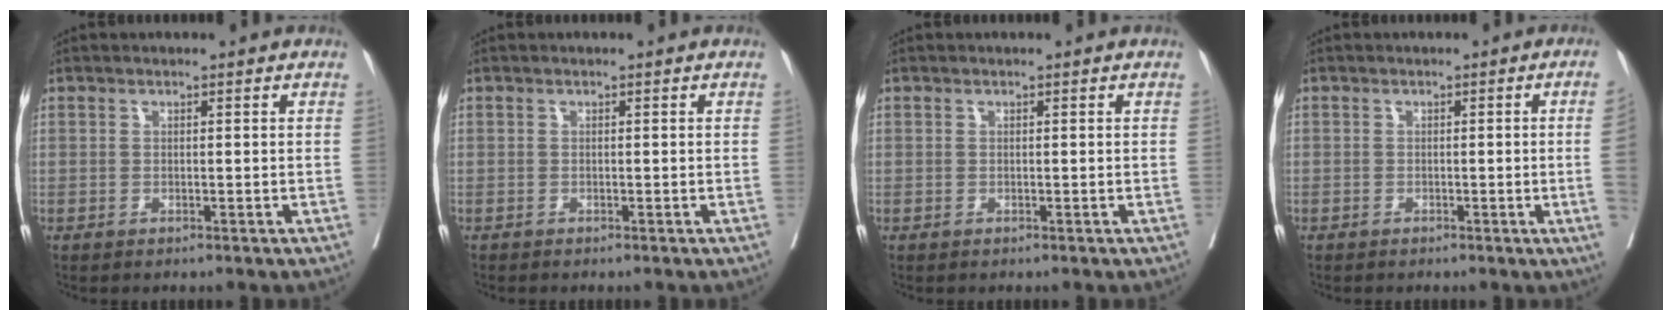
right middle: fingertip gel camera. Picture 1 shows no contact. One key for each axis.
{"total": 0.0}
{"total": 0.0}
{"total": 3.2, "fx": -0.5, "fy": -1.4, "fz": 2.8, "tx": -0.033, "ty": -0.005, "tz": -0.005}